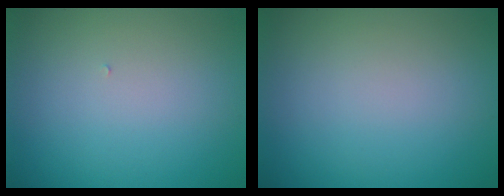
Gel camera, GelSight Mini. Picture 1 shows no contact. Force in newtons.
{"total": 0.0}